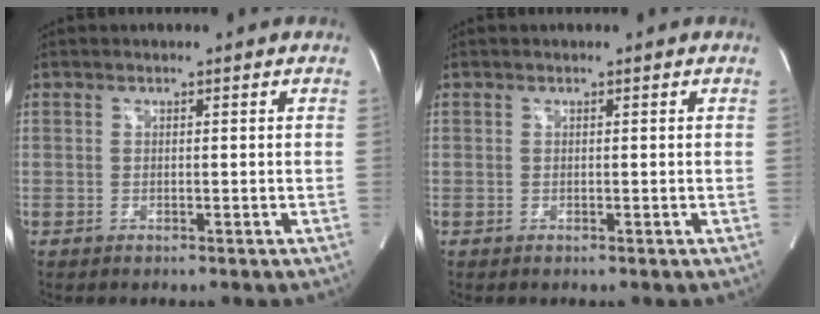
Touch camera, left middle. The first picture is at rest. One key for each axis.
{"total": 0.0}